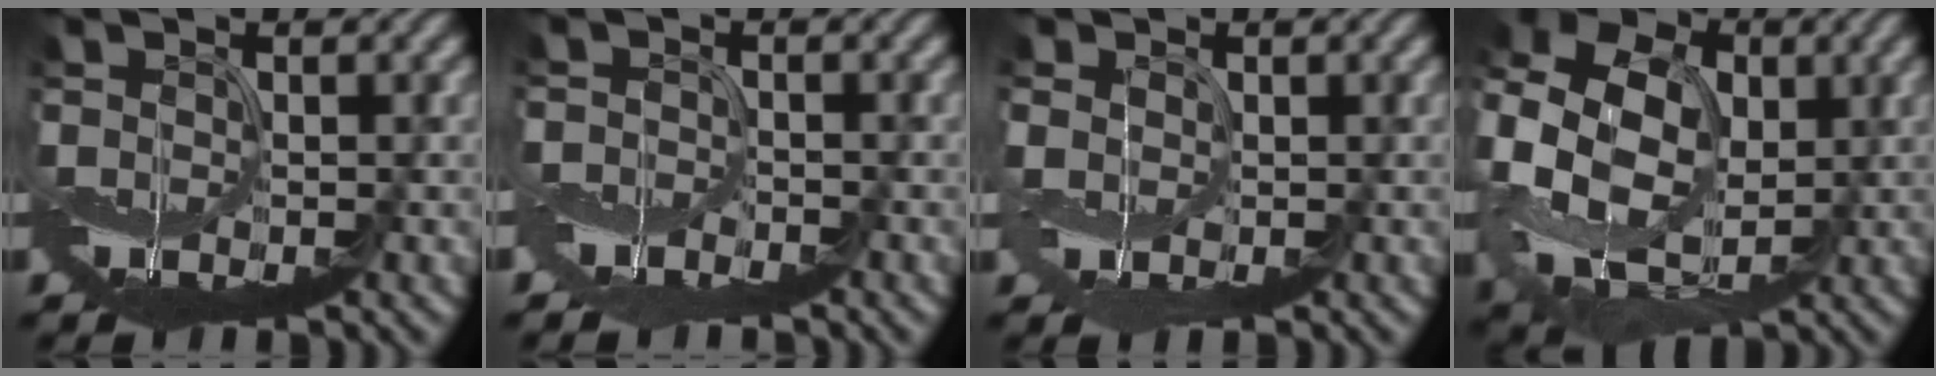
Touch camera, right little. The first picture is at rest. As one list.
[{"total": 2.7, "force": [-2.3, 1.2, 0.8], "torque": [-0.009, -0.006, -0.053]}, {"total": 2.7, "force": [0.9, 2.4, 1.1], "torque": [-0.034, 0.003, 0.015]}, {"total": 13.7, "force": [0.9, 10.4, 8.9], "torque": [-0.213, 0.007, 0.023]}]